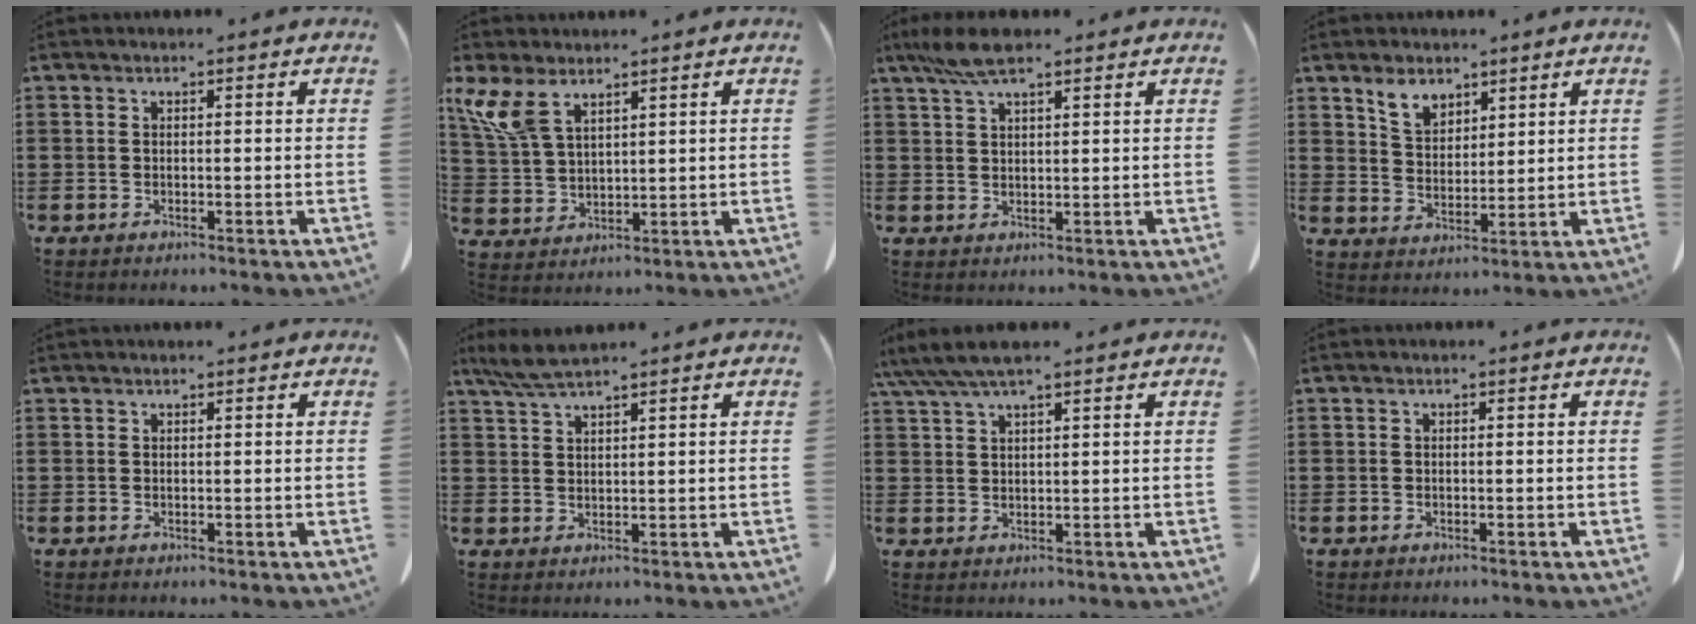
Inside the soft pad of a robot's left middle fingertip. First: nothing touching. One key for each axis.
{"total": 6.8, "fx": 4.3, "fy": 2.8, "fz": 4.3, "tx": -0.116, "ty": -0.006, "tz": 0.078}
{"total": 5.7, "fx": 3.7, "fy": 1.3, "fz": 4.2, "tx": -0.089, "ty": 0.002, "tz": 0.068}
{"total": 4.5, "fx": 3.5, "fy": 2.4, "fz": 1.6, "tx": -0.036, "ty": 0.003, "tz": 0.064}
{"total": 0.6, "fx": 0.6, "fy": 0.1, "fz": 0.1, "tx": -0.005, "ty": 0.001, "tz": 0.011}
{"total": 4.0, "fx": 3.2, "fy": 0.4, "fz": 2.3, "tx": -0.054, "ty": -0.003, "tz": 0.061}
{"total": 4.9, "fx": 3.9, "fy": 0.6, "fz": 2.9, "tx": -0.065, "ty": -0.007, "tz": 0.071}
{"total": 0.0}